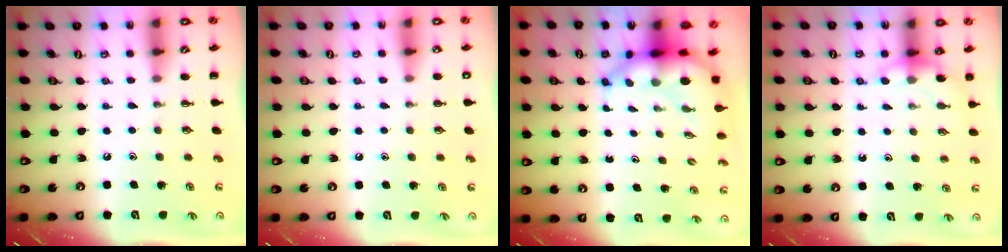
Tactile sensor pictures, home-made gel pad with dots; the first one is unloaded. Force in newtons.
{"total": 2.6, "press": 2.1, "slide": 1.6}
{"total": 6.8, "press": 6.6, "slide": 1.7}
{"total": 5.6, "press": 5.4, "slide": 1.5}